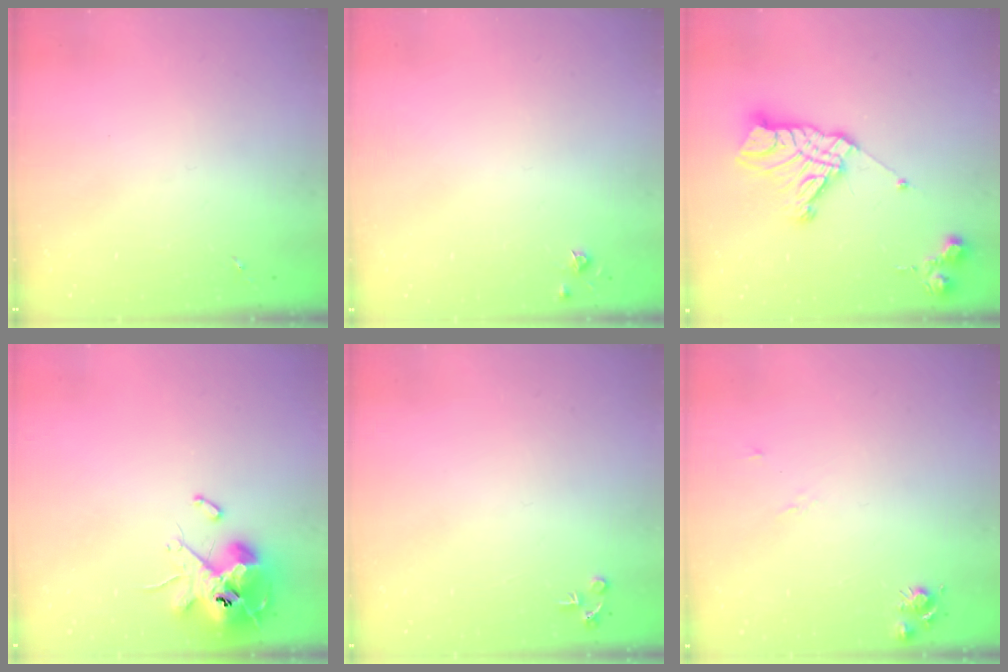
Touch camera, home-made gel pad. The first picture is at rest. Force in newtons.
{"total": 3.8, "press": 3.8, "slide": 0.5}
{"total": 16.2, "press": 16.1, "slide": 1.6}
{"total": 13.1, "press": 12.9, "slide": 2.1}
{"total": 4.3, "press": 4.3, "slide": 0.5}
{"total": 6.5, "press": 6.5, "slide": 0.8}